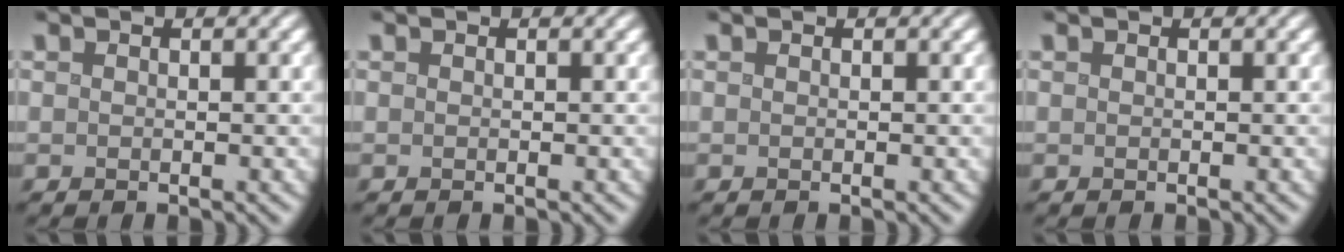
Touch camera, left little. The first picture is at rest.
{"total": 0.0}
{"total": 0.0}
{"total": 0.0}